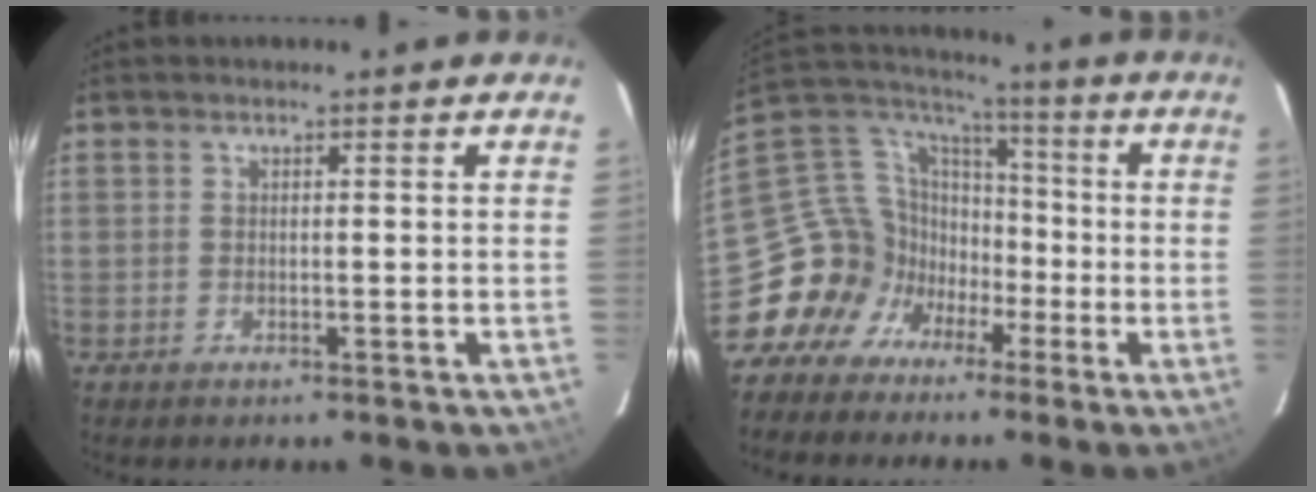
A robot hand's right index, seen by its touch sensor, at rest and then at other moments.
{"total": 15.5, "force": [-7.7, 12.6, 4.6], "torque": [-0.102, 0.055, -0.145]}